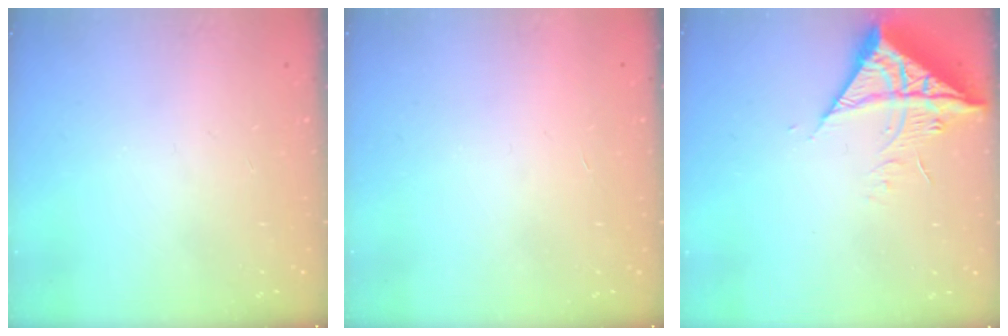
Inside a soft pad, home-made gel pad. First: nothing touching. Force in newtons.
{"total": 1.6, "press": 1.6, "slide": 0.1}
{"total": 10.4, "press": 10.3, "slide": 1.4}